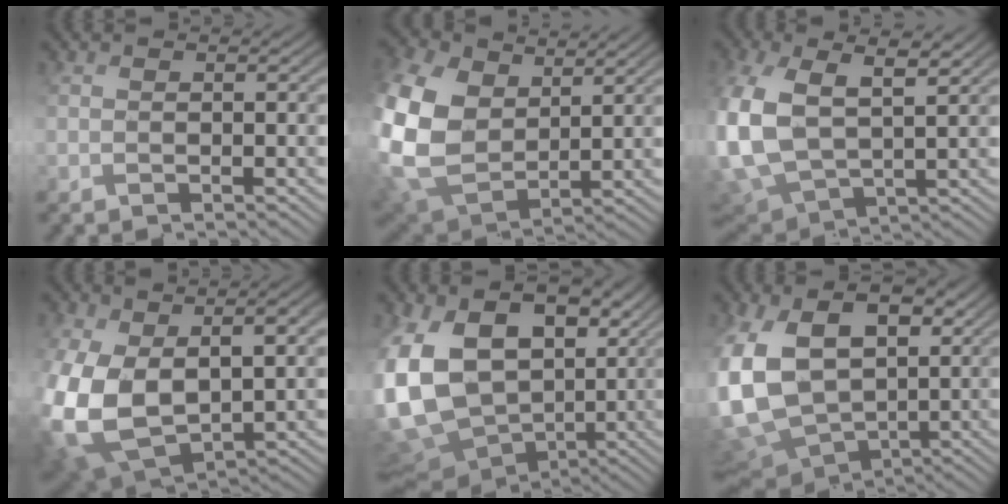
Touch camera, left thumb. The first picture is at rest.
{"total": 13.8, "force": [3.8, 10.0, 8.6], "torque": [-0.271, 0.015, 0.079]}
{"total": 12.9, "force": [3.1, 8.1, 9.6], "torque": [-0.273, -0.002, 0.066]}
{"total": 15.5, "force": [0.1, 10.2, 11.7], "torque": [-0.276, -0.034, 0.025]}
{"total": 17.6, "force": [2.9, 13.4, 11.1], "torque": [-0.262, -0.018, 0.078]}
{"total": 15.9, "force": [2.2, 11.8, 10.5], "torque": [-0.262, -0.031, 0.073]}